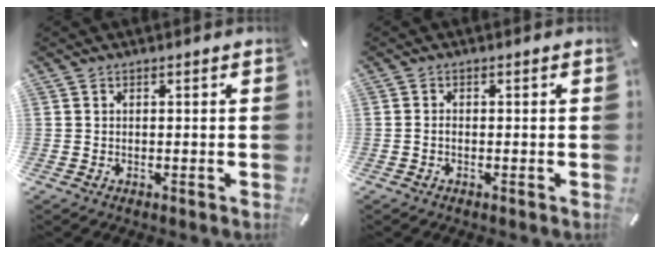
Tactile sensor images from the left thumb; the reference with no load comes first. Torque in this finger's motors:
{"motor_torque": [-0.04, -0.06, 0.24, 0.04, -0.06]}